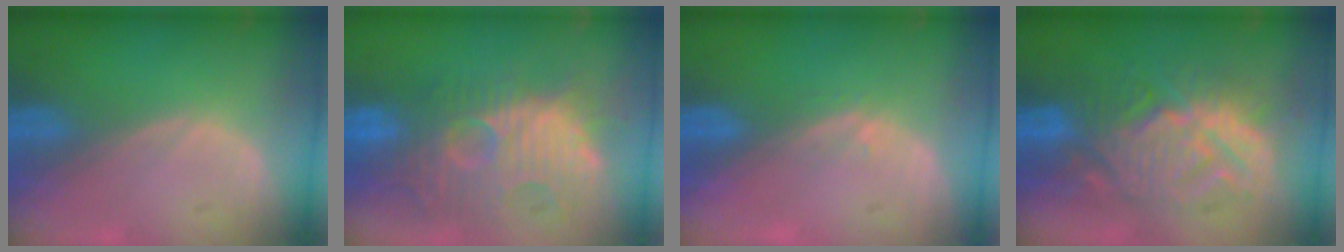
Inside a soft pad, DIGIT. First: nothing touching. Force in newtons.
{"total": 12.6, "press": 12.1, "slide": 3.6}
{"total": 1.0, "press": 0.7, "slide": 0.7}
{"total": 11.0, "press": 10.9, "slide": 0.8}